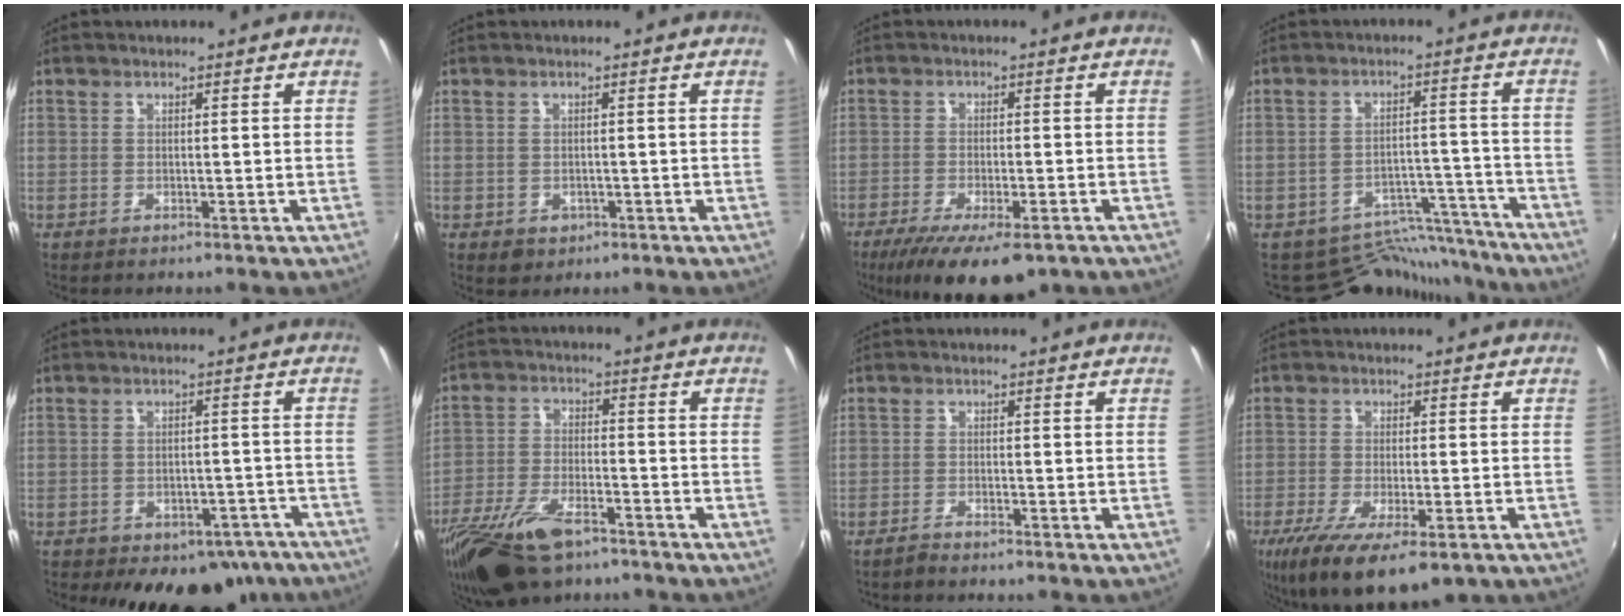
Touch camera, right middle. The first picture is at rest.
{"total": 2.5, "force": [-0.8, 2.1, 1.0], "torque": [-0.022, -0.004, -0.006]}
{"total": 12.3, "force": [-8.4, 3.7, 8.2], "torque": [-0.165, -0.039, -0.131]}
{"total": 10.6, "force": [-10.1, 3.3, 0.0], "torque": [0.008, 0.041, -0.135]}
{"total": 14.5, "force": [-10.4, 8.2, 5.9], "torque": [-0.101, 0.012, -0.104]}
{"total": 15.1, "force": [-10.5, 6.0, 9.0], "torque": [-0.202, -0.029, -0.194]}
{"total": 1.6, "force": [-1.5, -0.1, 0.5], "torque": [-0.019, -0.003, -0.031]}
{"total": 14.2, "force": [-8.2, 4.8, 10.6], "torque": [-0.209, -0.050, -0.126]}